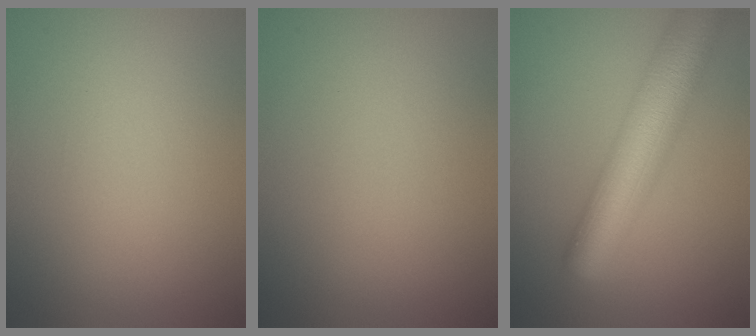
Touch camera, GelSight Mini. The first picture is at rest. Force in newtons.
{"total": 0.0}
{"total": 9.0, "press": 9.0, "slide": 0.4}